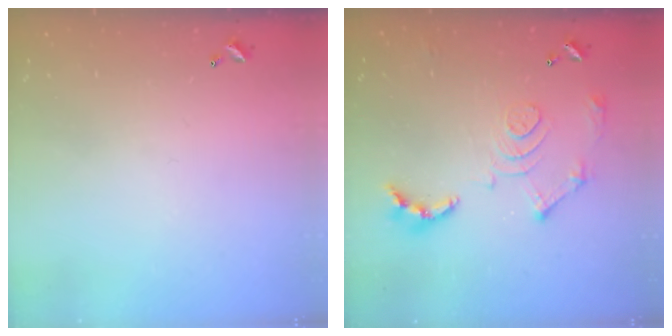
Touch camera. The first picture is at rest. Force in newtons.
{"total": 14.2, "press": 14.1, "slide": 1.4}